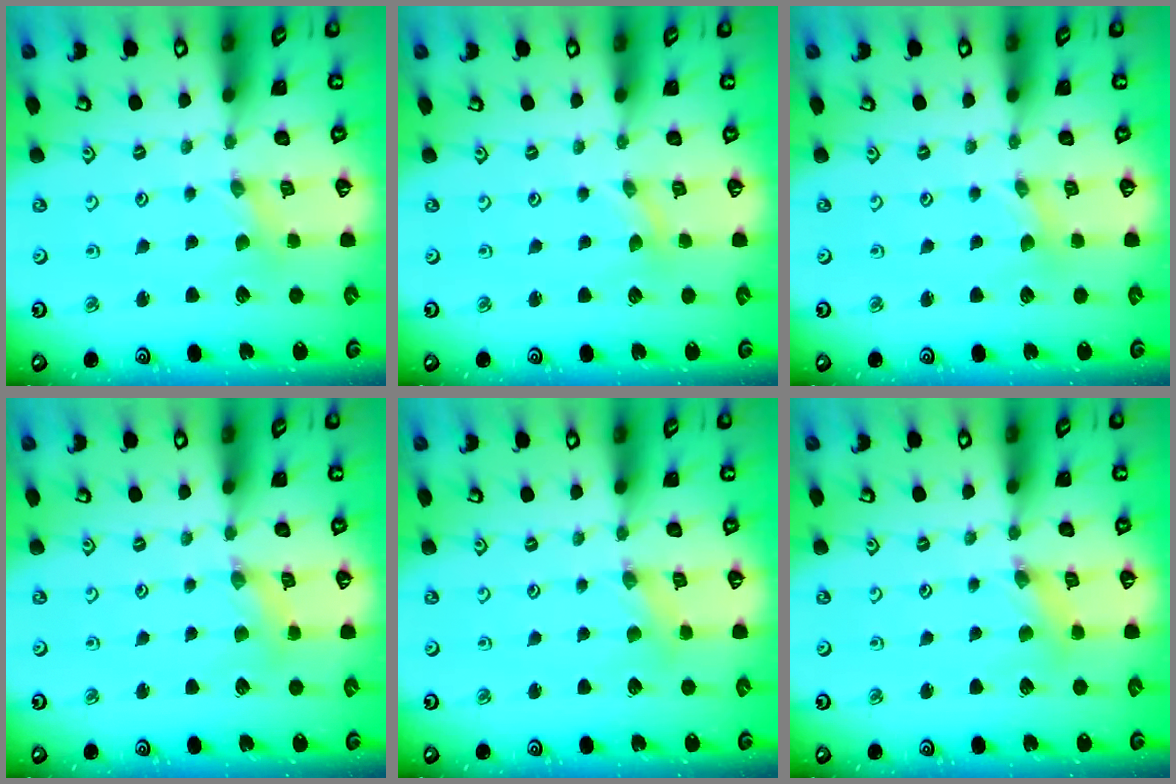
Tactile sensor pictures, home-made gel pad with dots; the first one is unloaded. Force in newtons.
{"total": 0.0}
{"total": 0.0}
{"total": 2.5, "press": 2.5, "slide": 0.3}
{"total": 1.7, "press": 1.7, "slide": 0.4}
{"total": 1.8, "press": 1.8, "slide": 0.3}